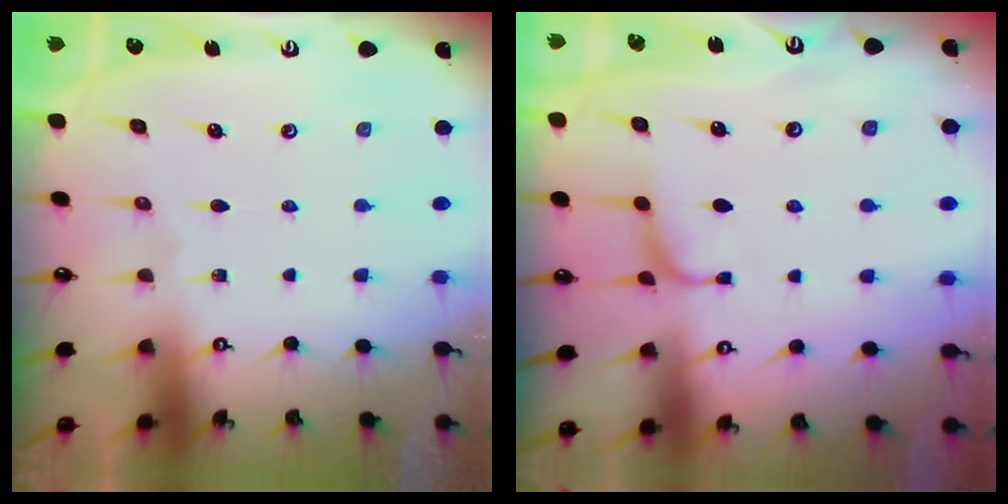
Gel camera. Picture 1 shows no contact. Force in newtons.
{"total": 1.5, "press": 1.3, "slide": 0.6}